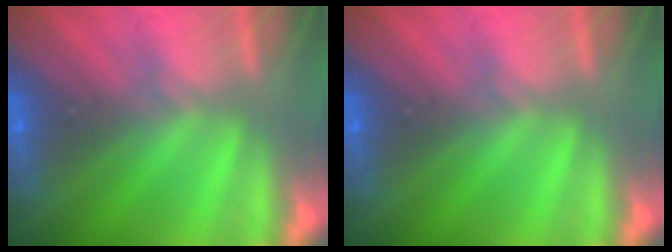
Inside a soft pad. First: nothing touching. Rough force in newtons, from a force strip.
{"total": 0.0}